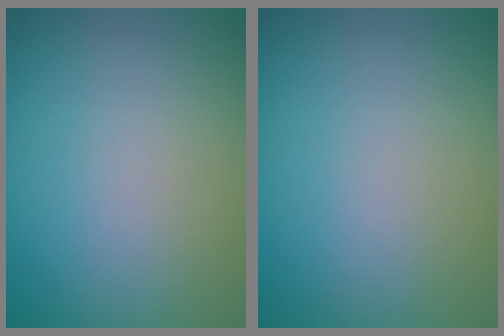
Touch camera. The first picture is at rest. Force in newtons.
{"total": 0.0}